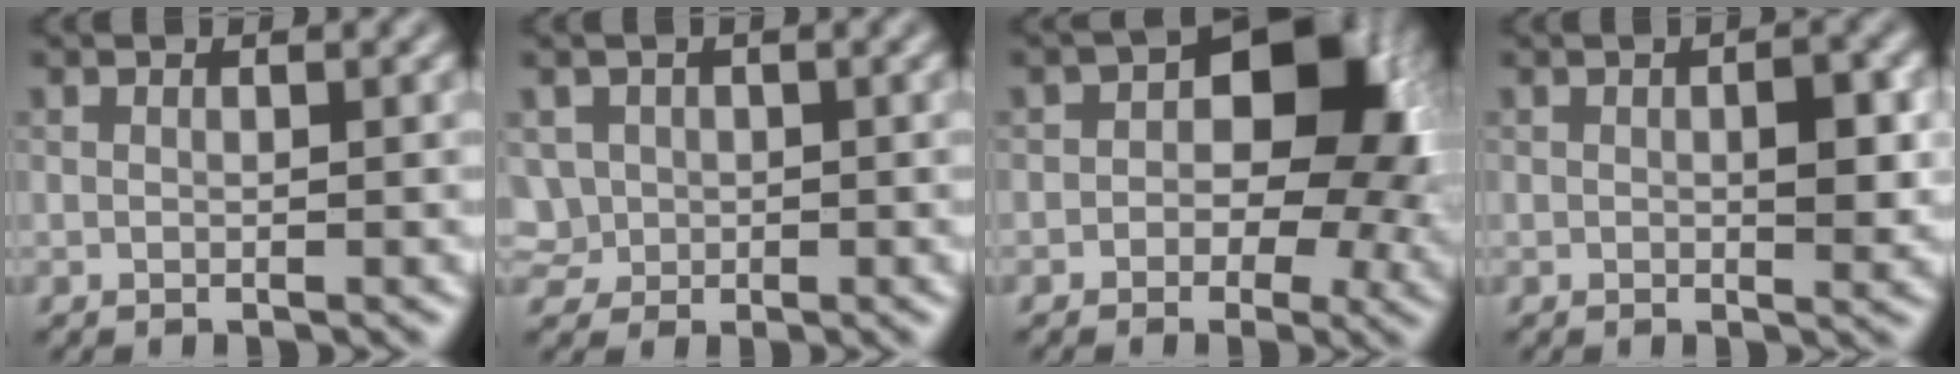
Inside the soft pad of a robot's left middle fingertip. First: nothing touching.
{"total": 1.3, "force": [-0.3, 1.3, 0.0], "torque": [-0.016, 0.003, 0.014]}
{"total": 8.3, "force": [0.5, 5.3, 6.4], "torque": [-0.074, 0.013, 0.009]}
{"total": 2.3, "force": [0.1, 0.4, 2.2], "torque": [-0.043, 0.007, 0.016]}